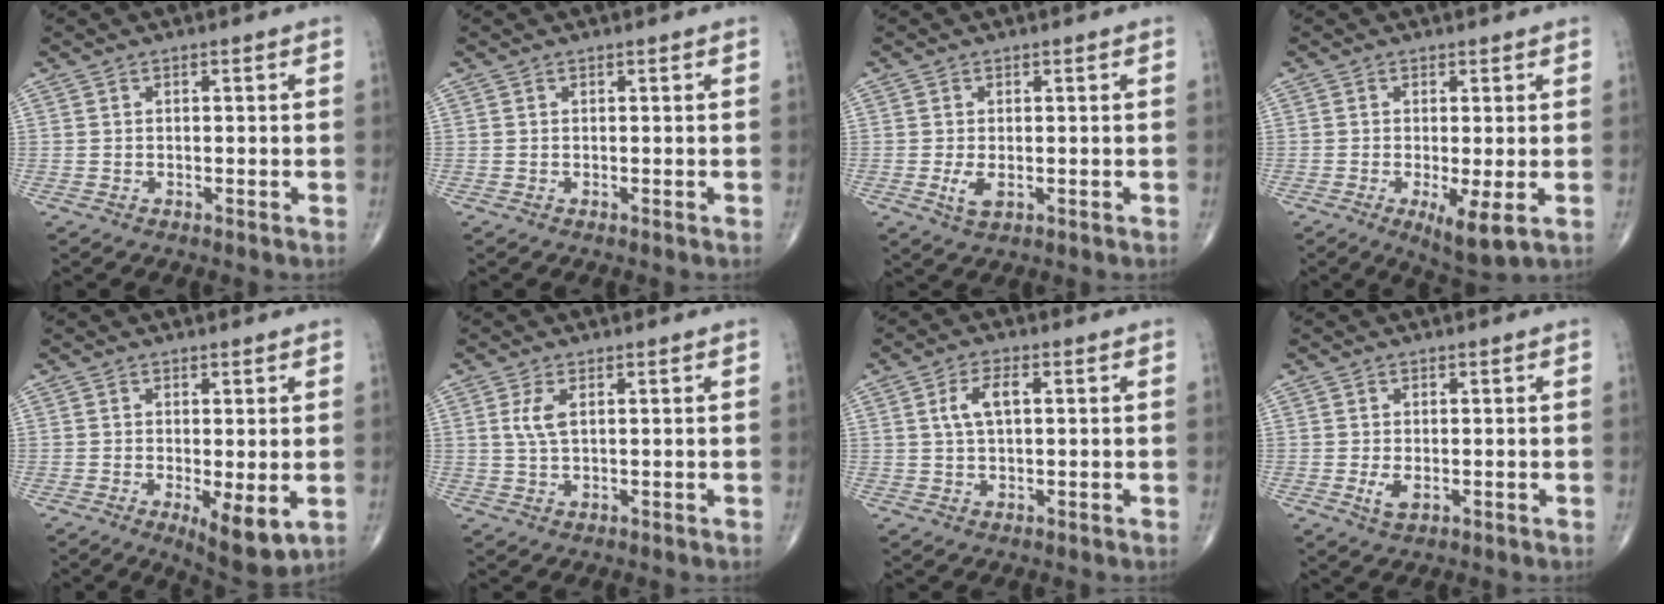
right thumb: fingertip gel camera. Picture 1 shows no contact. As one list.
[{"total": 0.0}, {"total": 3.0, "force": [-0.6, 1.5, 2.5], "torque": [-0.053, -0.007, -0.008]}, {"total": 6.2, "force": [-1.5, 1.5, 5.8], "torque": [-0.102, -0.022, -0.024]}, {"total": 7.1, "force": [-1.4, 2.3, 6.5], "torque": [-0.098, -0.023, -0.017]}, {"total": 3.3, "force": [1.0, 1.3, 2.9], "torque": [-0.069, 0.001, 0.024]}, {"total": 5.0, "force": [1.2, 2.3, 4.3], "torque": [-0.089, 0.007, 0.021]}, {"total": 2.5, "force": [-0.4, 1.3, 2.1], "torque": [-0.044, -0.007, -0.005]}]